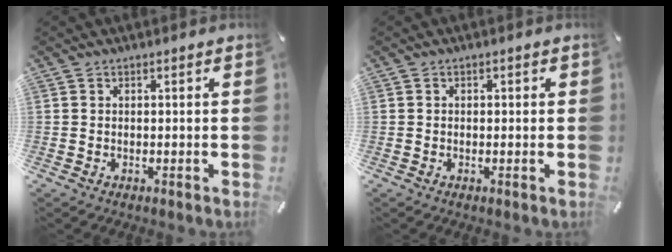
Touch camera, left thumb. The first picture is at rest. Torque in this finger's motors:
{"motor_torque": [-0.09, -0.43, -0.09, 0.13, -0.01]}